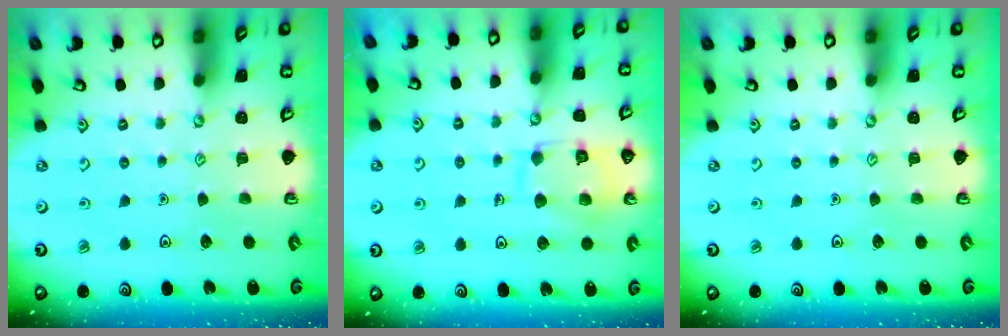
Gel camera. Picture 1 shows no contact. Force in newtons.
{"total": 11.9, "press": 11.9, "slide": 0.9}
{"total": 0.0}